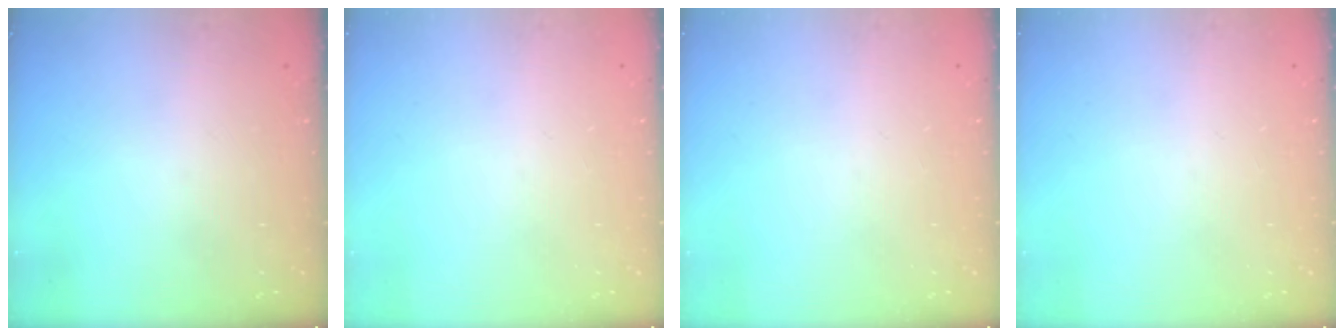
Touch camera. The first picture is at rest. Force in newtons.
{"total": 0.0}
{"total": 0.0}
{"total": 0.0}